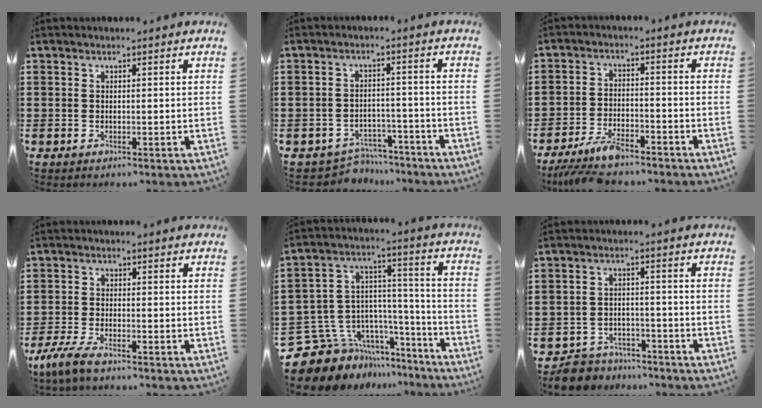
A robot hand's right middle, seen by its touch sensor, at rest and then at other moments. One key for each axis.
{"total": 4.3, "fx": -4.1, "fy": 1.1, "fz": -0.1, "tx": -0.006, "ty": 0.006, "tz": -0.088}
{"total": 5.8, "fx": -5.1, "fy": 1.2, "fz": 2.6, "tx": -0.069, "ty": -0.007, "tz": -0.104}
{"total": 4.4, "fx": -3.5, "fy": 0.8, "fz": 2.5, "tx": -0.070, "ty": -0.009, "tz": -0.073}
{"total": 10.0, "fx": -7.4, "fy": 6.5, "fz": 1.8, "tx": -0.076, "ty": 0.000, "tz": -0.140}
{"total": 6.7, "fx": -6.6, "fy": 1.5, "fz": 0.5, "tx": -0.024, "ty": 0.014, "tz": -0.136}